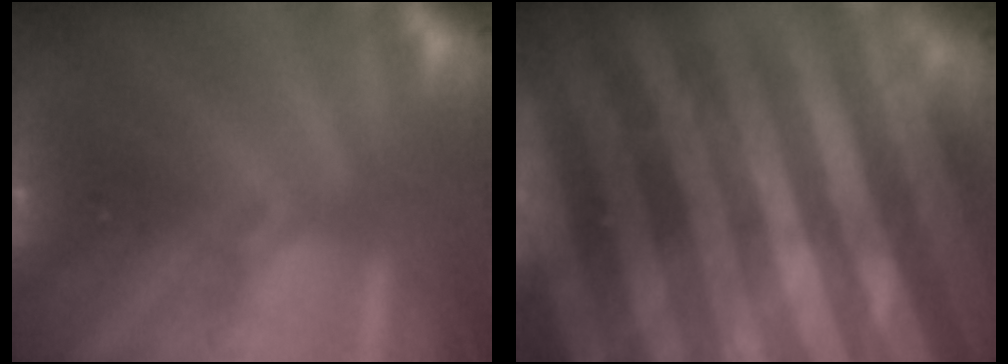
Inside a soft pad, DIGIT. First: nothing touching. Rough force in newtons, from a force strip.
{"total": 7.8}